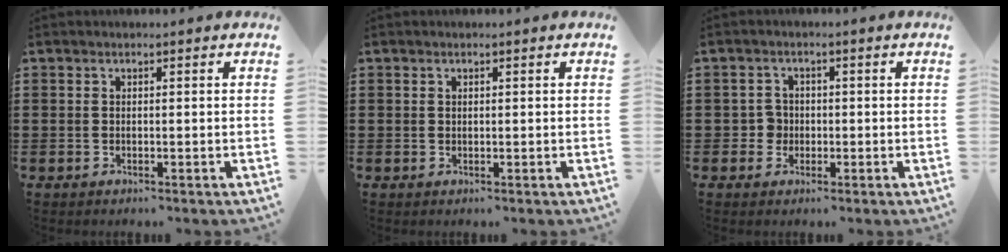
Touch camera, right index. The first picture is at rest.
{"total": 0.0}
{"total": 2.4, "force": [-0.5, 2.2, 0.8], "torque": [-0.023, 0.005, -0.012]}